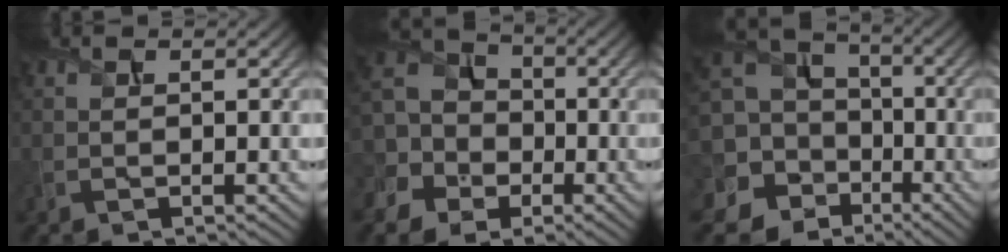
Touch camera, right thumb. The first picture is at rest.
{"total": 9.1, "force": [-2.2, 7.9, 4.0], "torque": [-0.120, 0.001, -0.067]}
{"total": 15.3, "force": [-2.2, 13.7, 6.5], "torque": [-0.237, -0.004, -0.048]}